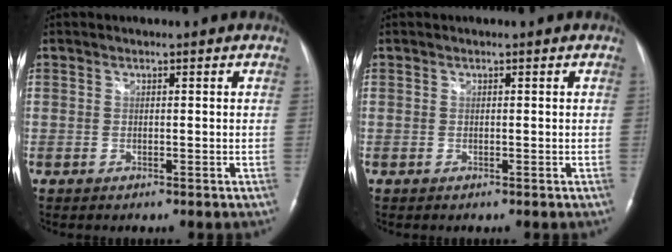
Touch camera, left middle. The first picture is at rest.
{"total": 0.0}